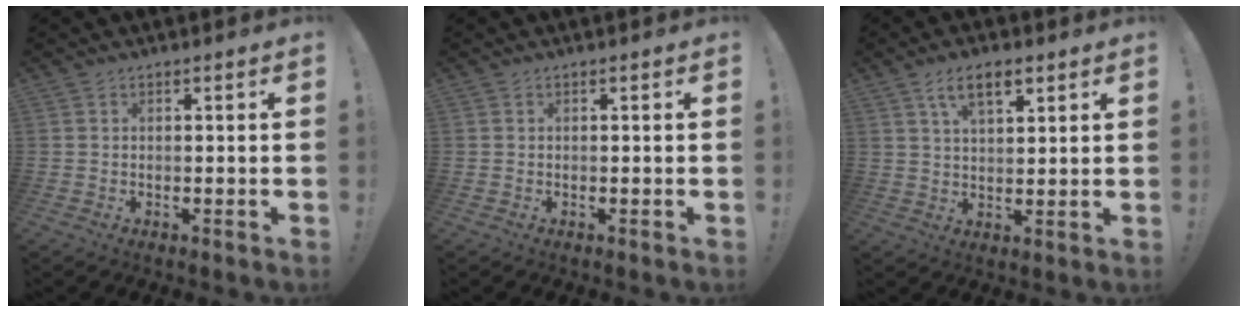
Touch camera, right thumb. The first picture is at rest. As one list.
[{"total": 0.0}, {"total": 7.4, "force": [4.1, 3.2, 5.3], "torque": [-0.084, -0.008, 0.072]}]